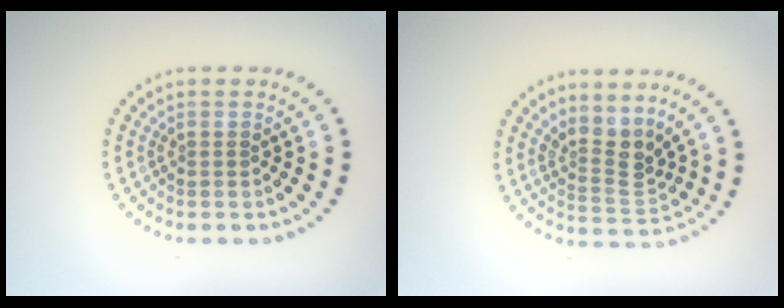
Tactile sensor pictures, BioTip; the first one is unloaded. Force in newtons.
{"total": 3.0, "press": 2.0, "slide": 2.2}